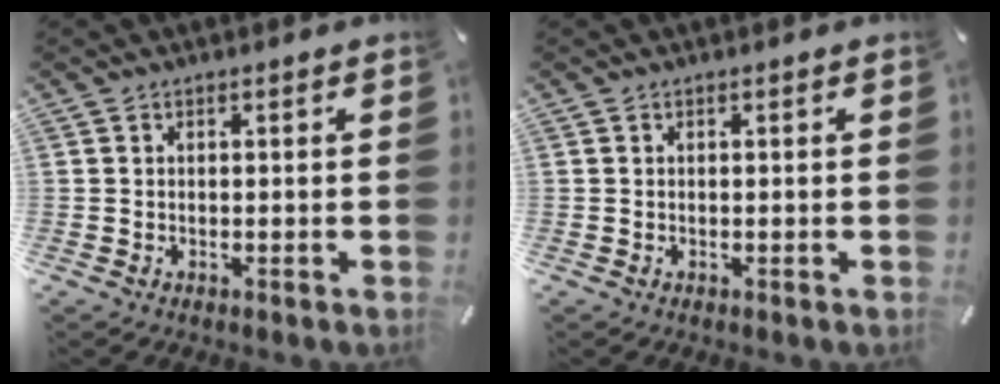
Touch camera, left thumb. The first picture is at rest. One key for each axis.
{"total": 0.0}